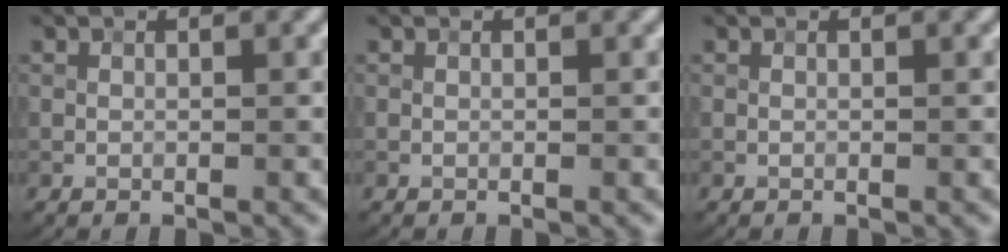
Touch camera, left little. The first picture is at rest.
{"total": 0.0}
{"total": 0.0}